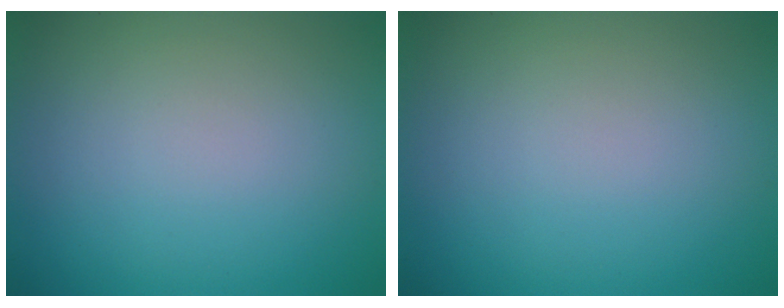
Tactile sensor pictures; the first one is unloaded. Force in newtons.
{"total": 0.0}